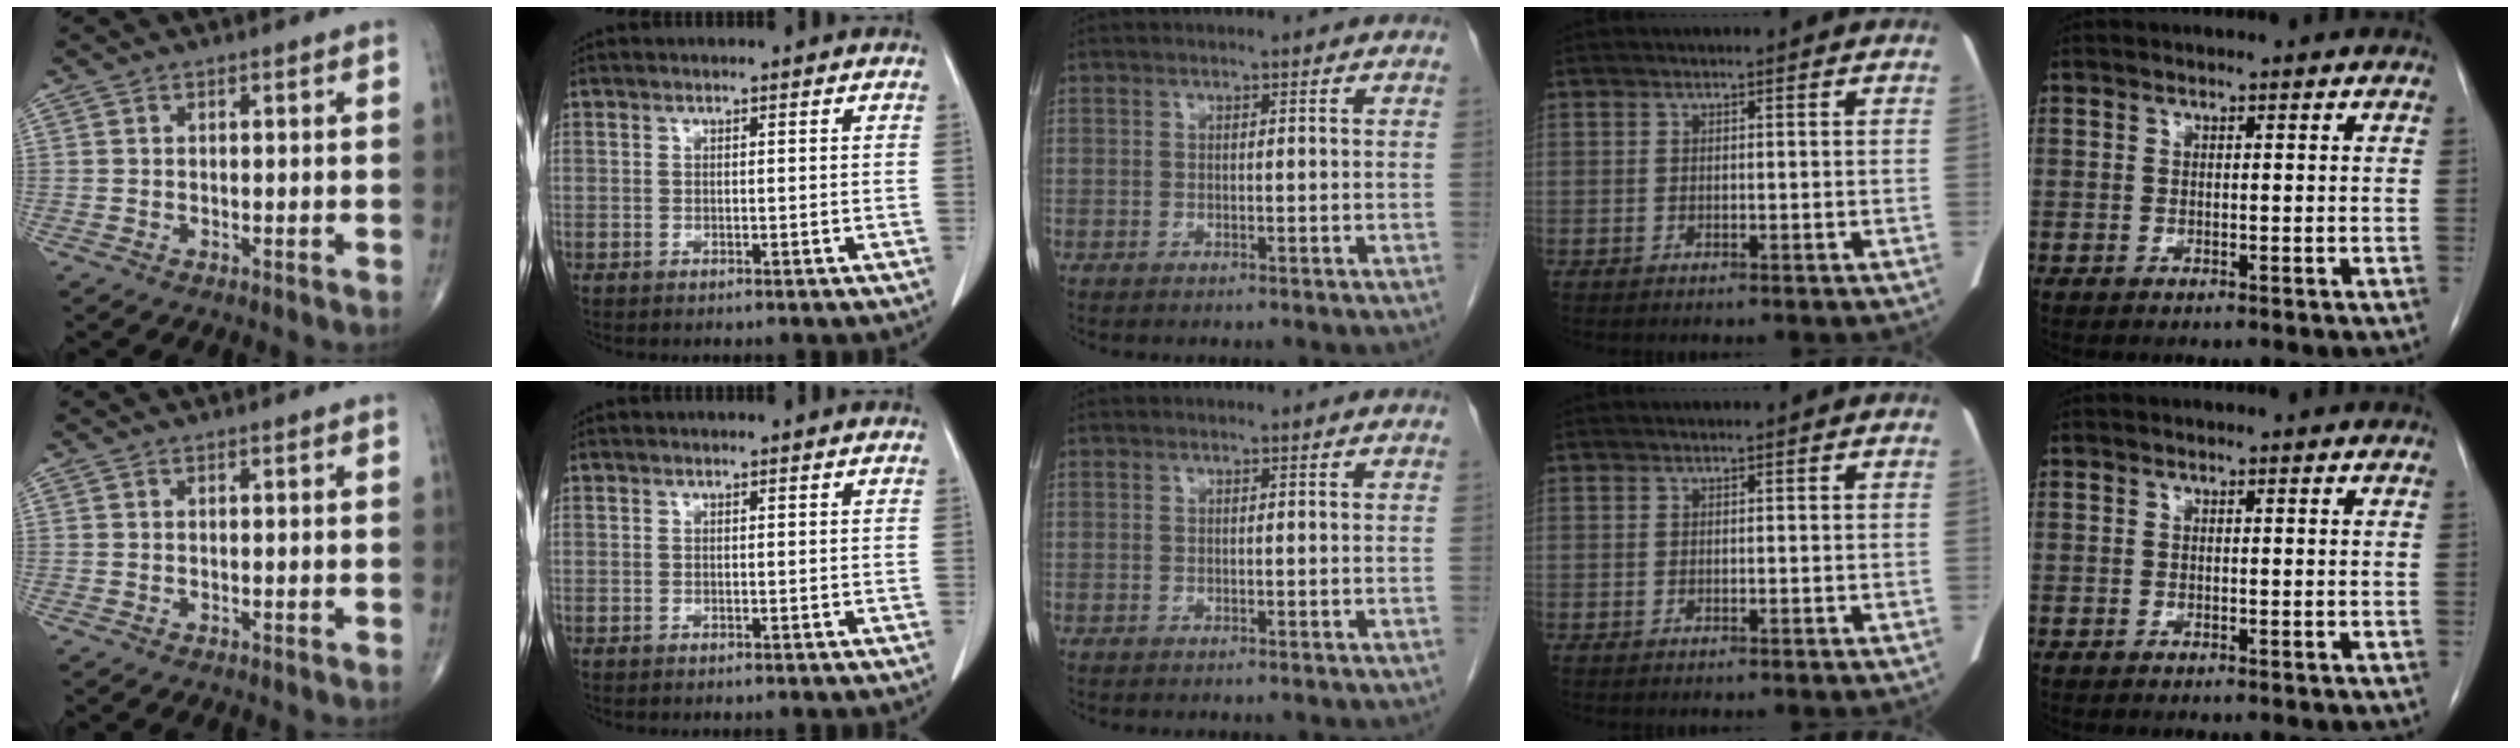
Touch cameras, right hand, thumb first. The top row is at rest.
{}